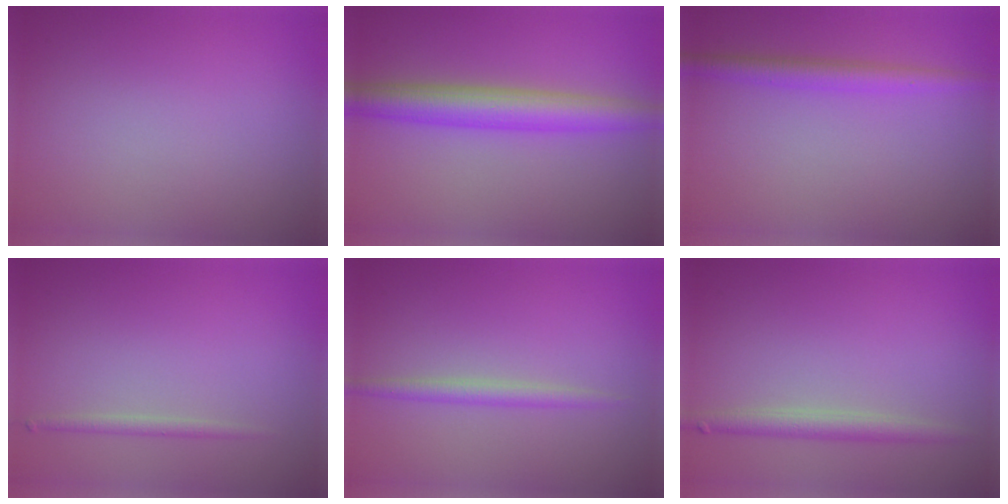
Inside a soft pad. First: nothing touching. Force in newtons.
{"total": 5.1, "press": 5.1, "slide": 0.0}
{"total": 2.4, "press": 2.4, "slide": 0.2}
{"total": 1.1, "press": 1.1, "slide": 0.0}
{"total": 1.7, "press": 1.7, "slide": 0.0}
{"total": 2.2, "press": 2.2, "slide": 0.1}